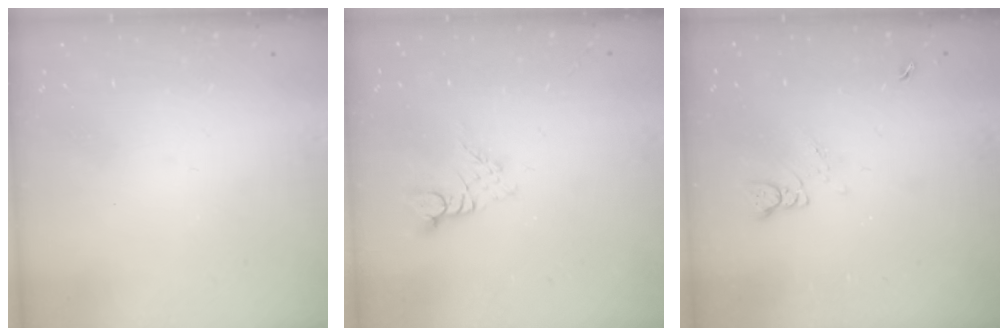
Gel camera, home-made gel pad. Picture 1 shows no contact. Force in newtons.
{"total": 3.0, "press": 3.0, "slide": 0.3}
{"total": 1.0, "press": 1.0, "slide": 0.1}